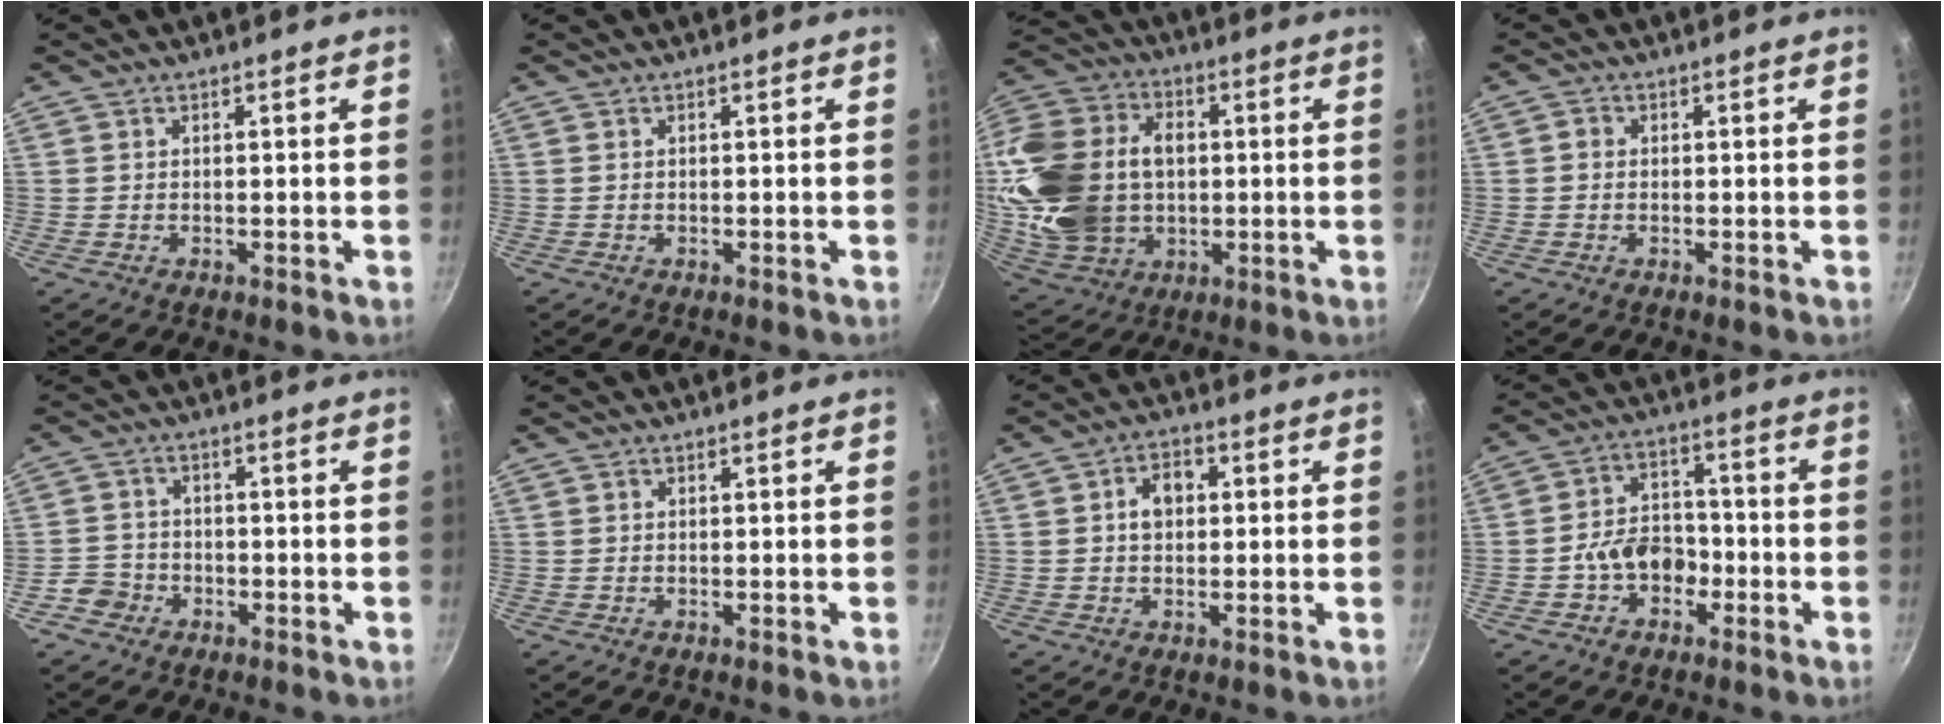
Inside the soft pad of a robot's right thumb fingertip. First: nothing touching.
{"total": 0.0}
{"total": 23.2, "force": [0.3, 17.2, 15.5], "torque": [-0.300, 0.025, 0.019]}
{"total": 1.1, "force": [-0.1, 1.0, 0.5], "torque": [-0.008, 0.005, -0.004]}
{"total": 4.2, "force": [-2.4, 3.4, 0.7], "torque": [0.003, 0.028, -0.046]}
{"total": 0.0}
{"total": 5.3, "force": [0.7, 3.9, 3.4], "torque": [-0.027, 0.011, 0.006]}
{"total": 7.8, "force": [-2.7, 5.8, 4.5], "torque": [-0.041, 0.036, -0.051]}